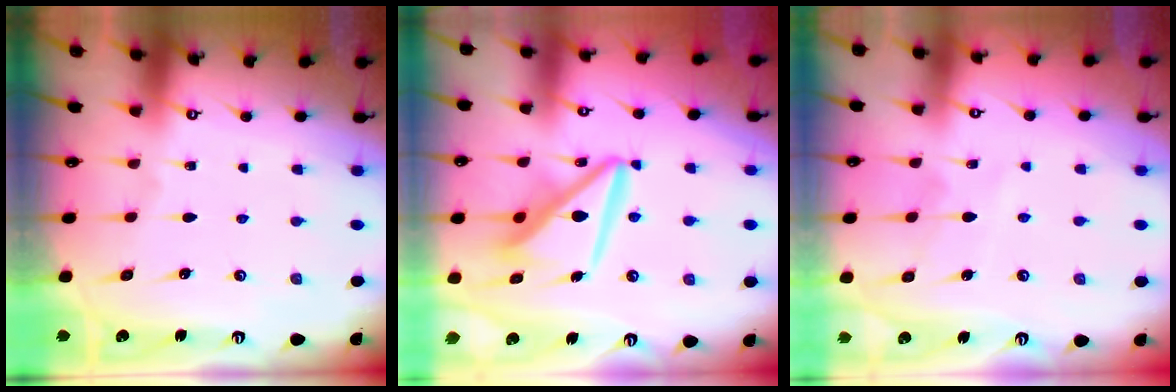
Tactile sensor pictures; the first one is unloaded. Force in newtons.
{"total": 12.5, "press": 12.4, "slide": 1.3}
{"total": 6.0, "press": 6.0, "slide": 0.5}